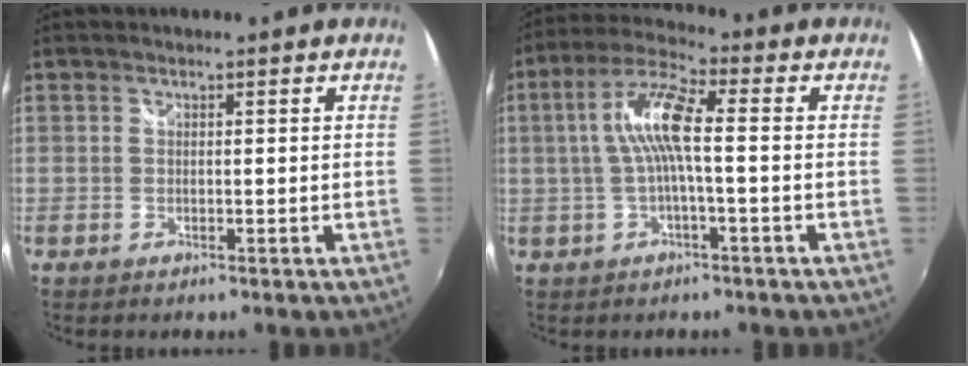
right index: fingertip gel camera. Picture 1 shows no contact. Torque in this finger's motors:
{"motor_torque": [1.26, -0.13, 0.70, 0.17]}